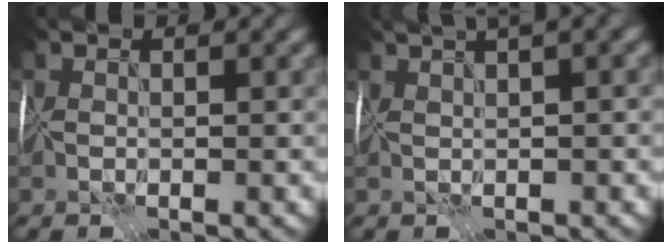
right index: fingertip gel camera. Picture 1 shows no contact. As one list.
[{"total": 5.7, "force": [3.4, 1.5, 4.3], "torque": [-0.055, 0.033, 0.038]}]